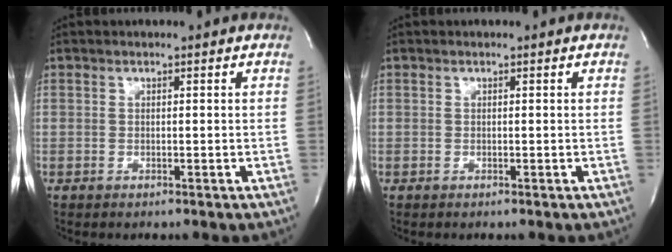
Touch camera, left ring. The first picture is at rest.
{"total": 0.0}